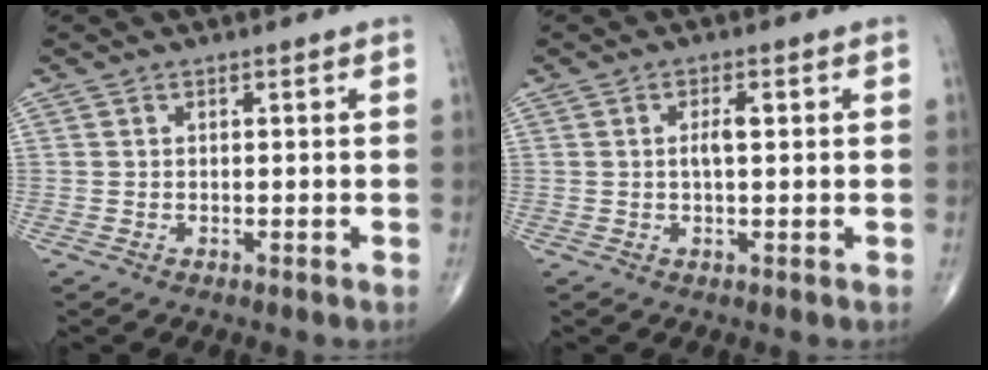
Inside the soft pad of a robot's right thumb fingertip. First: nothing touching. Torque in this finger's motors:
{"motor_torque": [0.02, -0.03, 0.21, -0.08, 0.00]}